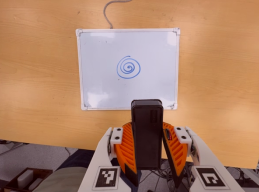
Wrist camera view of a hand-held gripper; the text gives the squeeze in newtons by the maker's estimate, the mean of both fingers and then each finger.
{"total": 8.5, "left": 7.4, "right": 9.7}